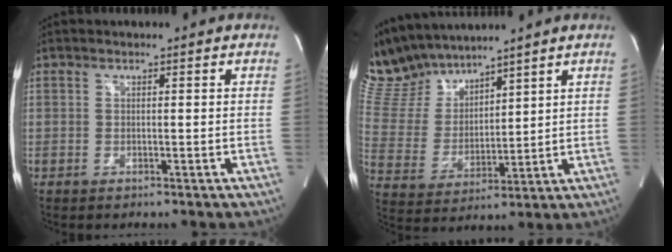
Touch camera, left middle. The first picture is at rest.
{"total": 11.7, "force": [11.1, 2.8, 2.8], "torque": [-0.079, 0.015, 0.236]}